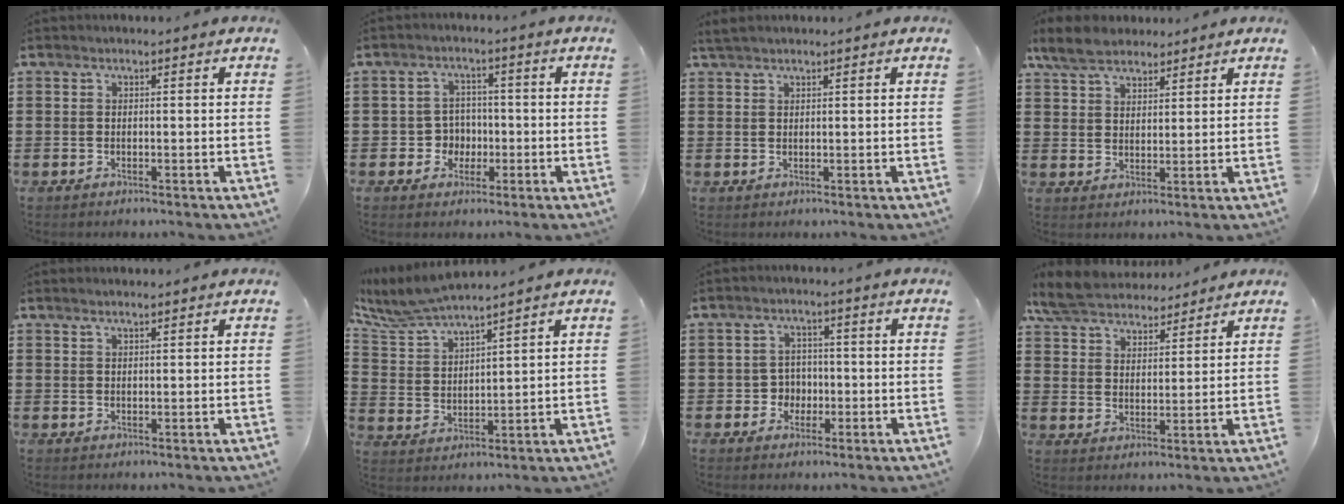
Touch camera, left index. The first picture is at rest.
{"total": 3.9, "force": [-0.8, 3.6, 1.0], "torque": [-0.033, 0.007, -0.019]}
{"total": 1.4, "force": [1.3, 0.2, 0.5], "torque": [-0.013, 0.000, 0.025]}
{"total": 6.3, "force": [5.1, 2.6, 2.5], "torque": [-0.067, -0.002, 0.096]}
{"total": 1.4, "force": [1.3, 0.0, 0.7], "torque": [-0.013, 0.002, 0.023]}
{"total": 6.6, "force": [6.2, 0.3, 2.2], "torque": [-0.071, -0.031, 0.110]}
{"total": 3.3, "force": [-0.8, 3.0, 1.1], "torque": [-0.031, 0.004, -0.019]}
{"total": 6.9, "force": [6.4, 2.0, 1.8], "torque": [-0.064, -0.019, 0.117]}